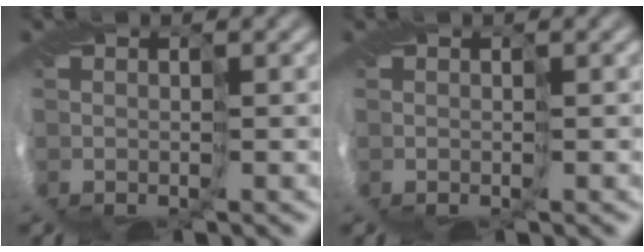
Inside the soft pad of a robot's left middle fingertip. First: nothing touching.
{"total": 0.0}